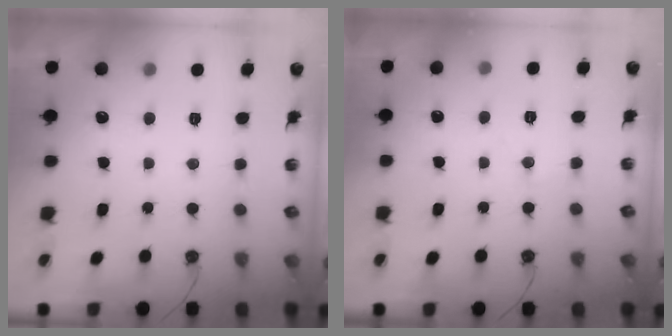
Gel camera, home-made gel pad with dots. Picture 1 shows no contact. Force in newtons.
{"total": 5.5, "press": 5.5, "slide": 0.7}